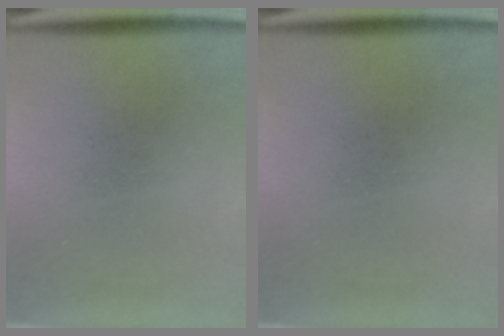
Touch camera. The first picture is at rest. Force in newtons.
{"total": 0.0}